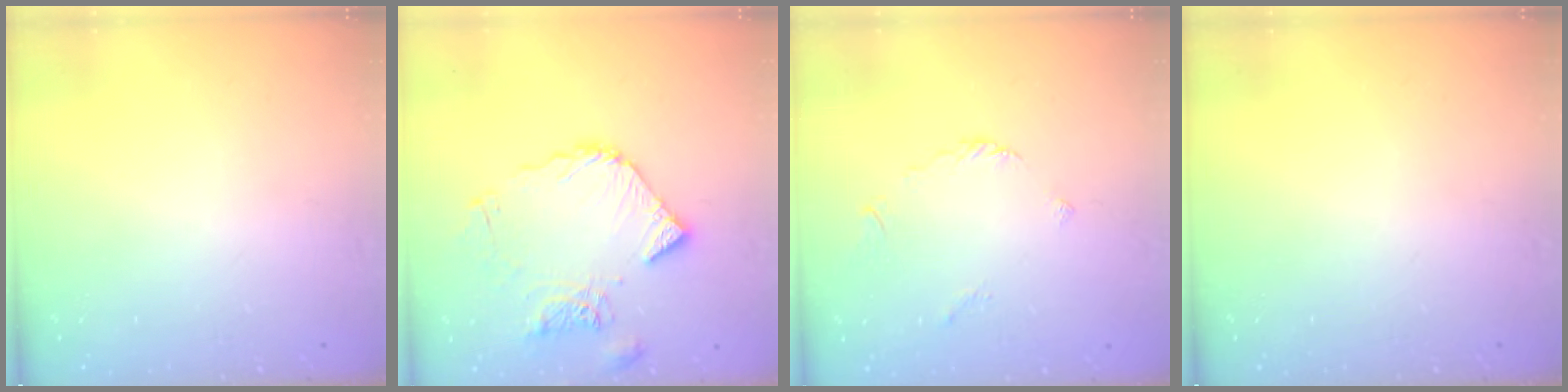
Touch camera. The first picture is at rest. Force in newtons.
{"total": 12.5, "press": 12.4, "slide": 1.6}
{"total": 2.2, "press": 2.2, "slide": 0.6}
{"total": 0.0}